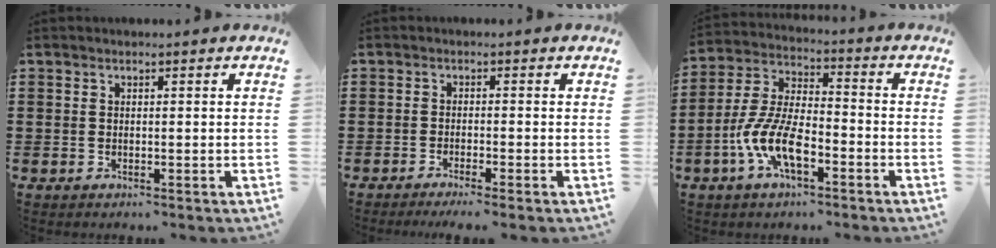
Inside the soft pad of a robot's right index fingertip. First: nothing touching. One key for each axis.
{"total": 1.3, "fx": -1.1, "fy": -0.2, "fz": 0.8, "tx": -0.013, "ty": -0.002, "tz": -0.019}
{"total": 9.1, "fx": -4.3, "fy": 3.5, "fz": 7.2, "tx": -0.176, "ty": -0.009, "tz": -0.084}